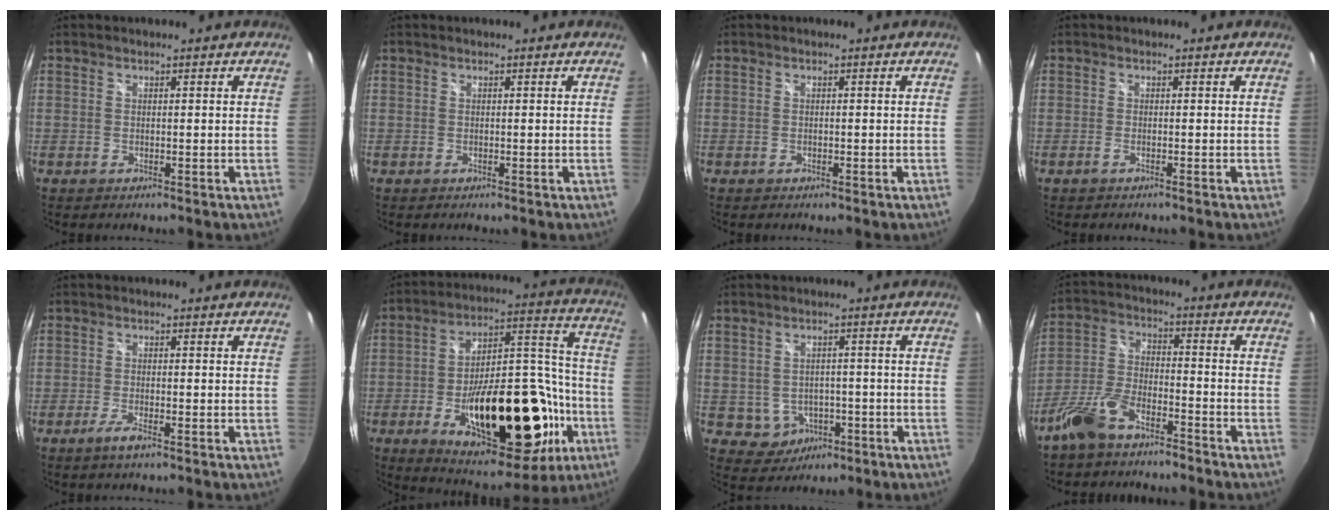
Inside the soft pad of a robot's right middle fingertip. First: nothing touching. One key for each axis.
{"total": 0.0}
{"total": 0.7, "fx": -0.4, "fy": 0.4, "fz": 0.4, "tx": -0.006, "ty": -0.001, "tz": -0.006}
{"total": 0.7, "fx": -0.6, "fy": 0.0, "fz": 0.3, "tx": -0.007, "ty": -0.001, "tz": -0.012}
{"total": 2.9, "fx": -1.9, "fy": 0.3, "fz": 2.2, "tx": -0.051, "ty": -0.004, "tz": -0.036}
{"total": 30.6, "fx": -11.2, "fy": 13.5, "fz": 25.1, "tx": -0.383, "ty": 0.018, "tz": -0.147}
{"total": 5.8, "fx": -1.9, "fy": 5.1, "fz": 1.9, "tx": -0.053, "ty": 0.011, "tz": -0.005}
{"total": 9.1, "fx": -6.9, "fy": 3.6, "fz": 4.7, "tx": -0.108, "ty": 0.005, "tz": -0.132}